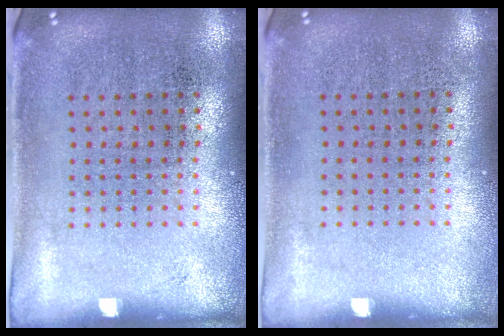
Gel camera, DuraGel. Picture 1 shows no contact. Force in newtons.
{"total": 0.0}